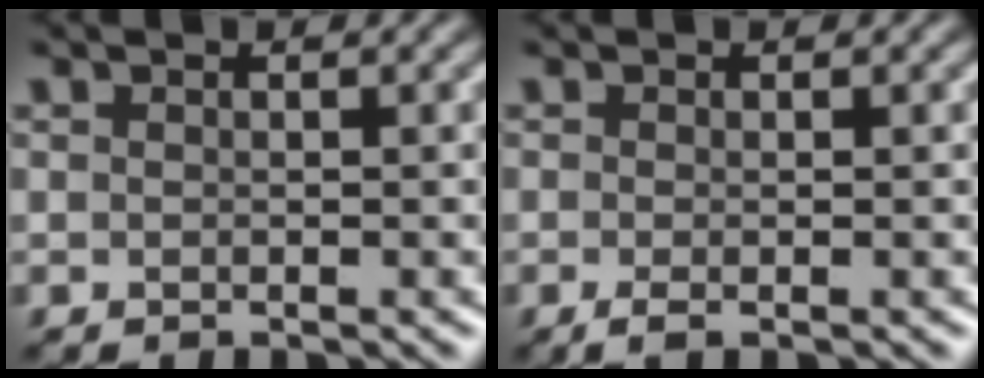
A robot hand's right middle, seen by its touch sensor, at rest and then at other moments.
{"total": 1.2, "force": [-0.5, 0.3, 1.0], "torque": [-0.024, -0.008, -0.010]}